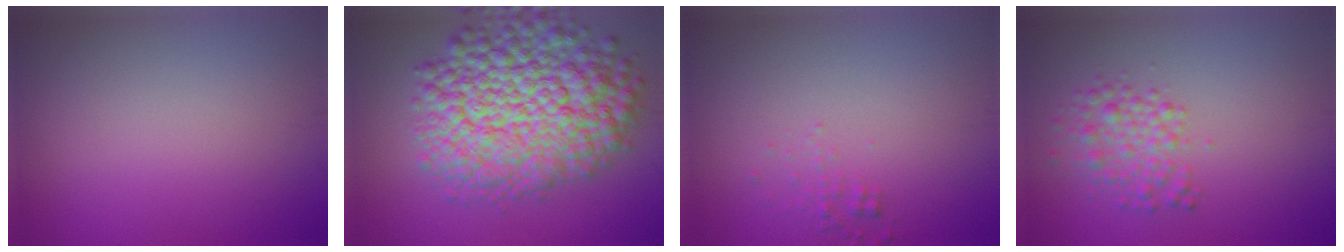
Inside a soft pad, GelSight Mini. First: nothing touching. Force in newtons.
{"total": 12.7, "press": 12.7, "slide": 0.5}
{"total": 0.9, "press": 0.9, "slide": 0.0}
{"total": 2.9, "press": 2.9, "slide": 0.0}